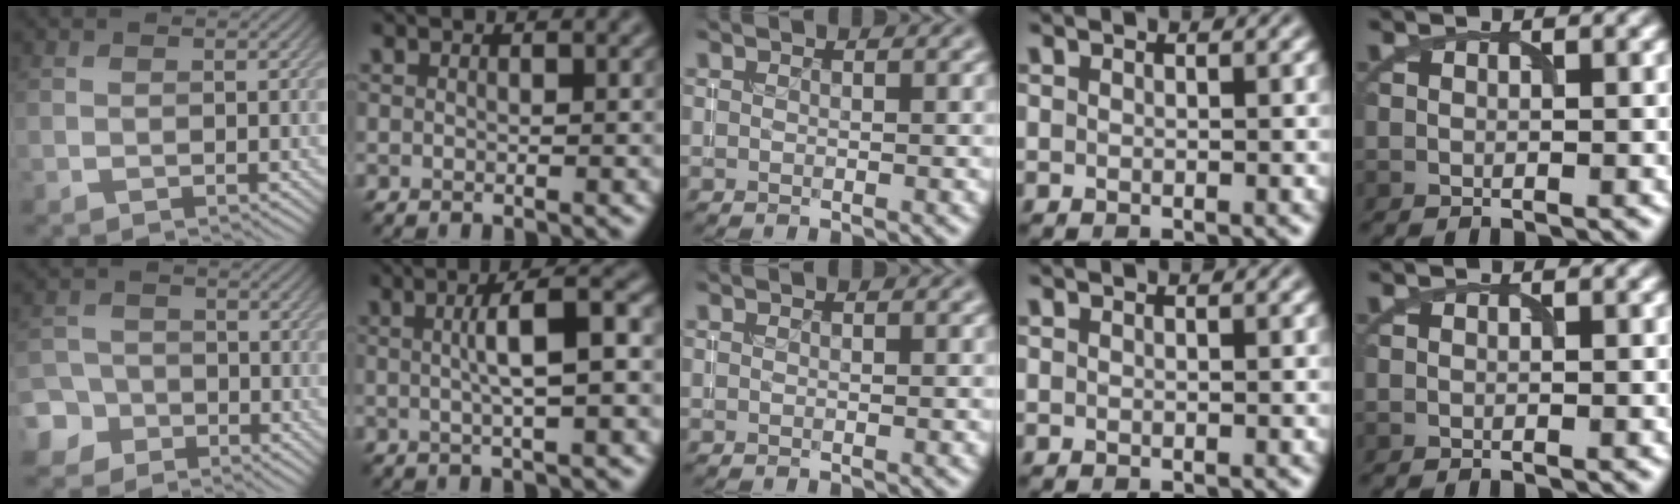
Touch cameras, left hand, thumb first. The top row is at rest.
{"thumb": {"total": 5.7, "force": [-3.6, 4.3, 1.1], "torque": [-0.015, -0.009, -0.082]}, "index": {"total": 5.5, "force": [0.6, 1.2, 5.4], "torque": [-0.076, 0.016, 0.006]}}